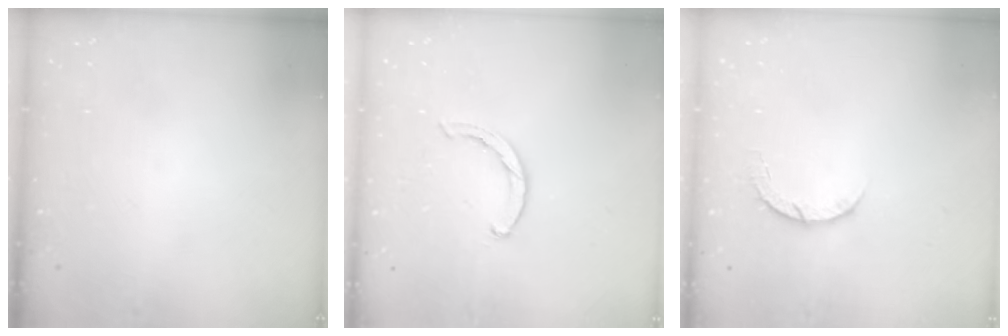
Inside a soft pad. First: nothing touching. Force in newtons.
{"total": 2.3, "press": 2.2, "slide": 0.5}
{"total": 5.2, "press": 5.1, "slide": 0.7}